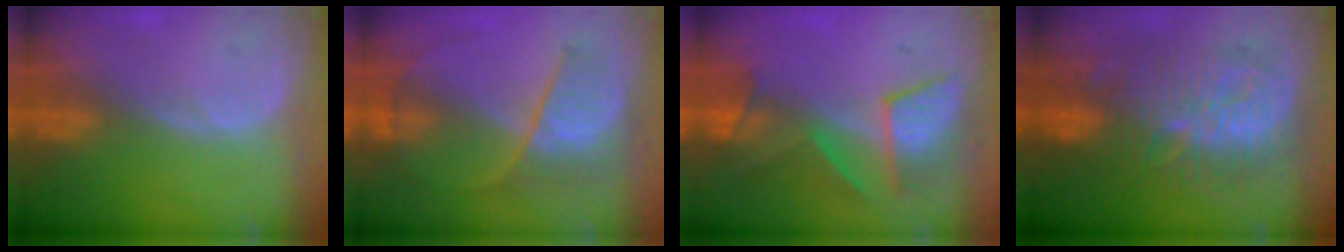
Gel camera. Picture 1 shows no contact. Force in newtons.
{"total": 6.5, "press": 6.4, "slide": 1.0}
{"total": 7.5, "press": 7.4, "slide": 1.2}
{"total": 10.6, "press": 10.6, "slide": 0.3}